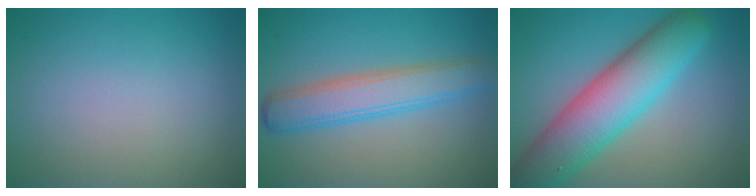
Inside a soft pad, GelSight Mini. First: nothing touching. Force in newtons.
{"total": 5.0, "press": 5.0, "slide": 0.2}
{"total": 9.5, "press": 9.5, "slide": 0.5}